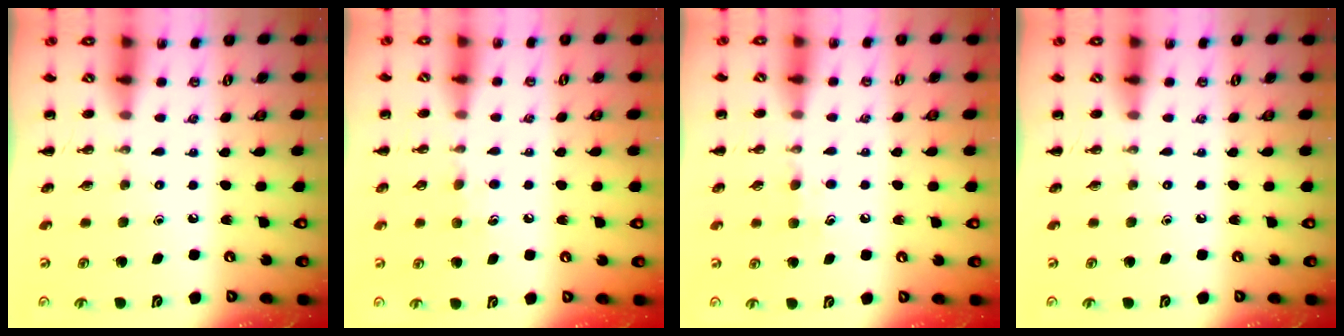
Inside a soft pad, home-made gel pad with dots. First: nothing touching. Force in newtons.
{"total": 4.7, "press": 4.5, "slide": 1.4}
{"total": 4.9, "press": 4.7, "slide": 1.4}
{"total": 0.0}